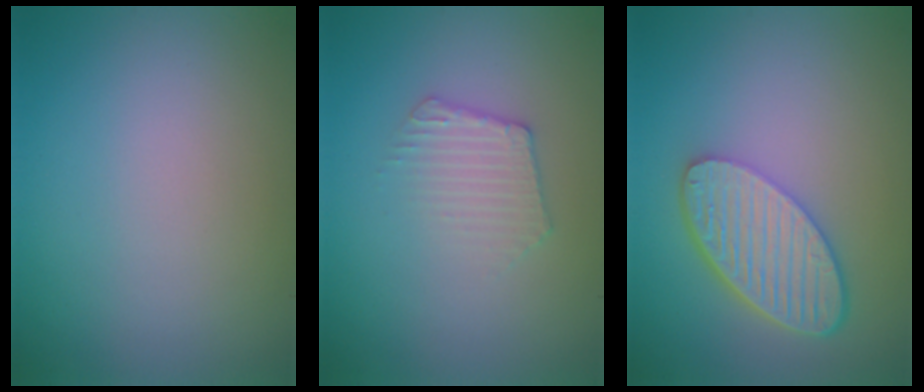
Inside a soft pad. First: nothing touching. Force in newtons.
{"total": 2.4, "press": 2.4, "slide": 0.3}
{"total": 5.9, "press": 4.5, "slide": 3.8}